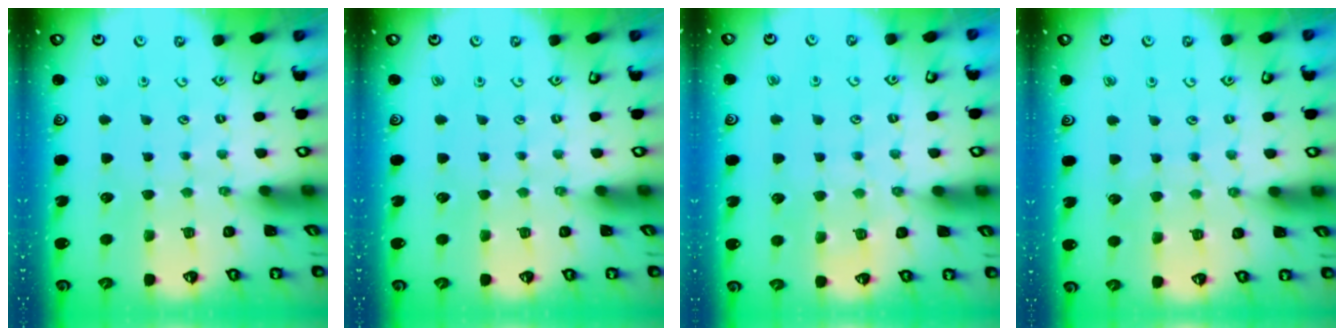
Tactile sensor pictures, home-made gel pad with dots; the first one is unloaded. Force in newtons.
{"total": 0.0}
{"total": 6.3, "press": 6.2, "slide": 0.6}
{"total": 2.8, "press": 2.7, "slide": 0.5}